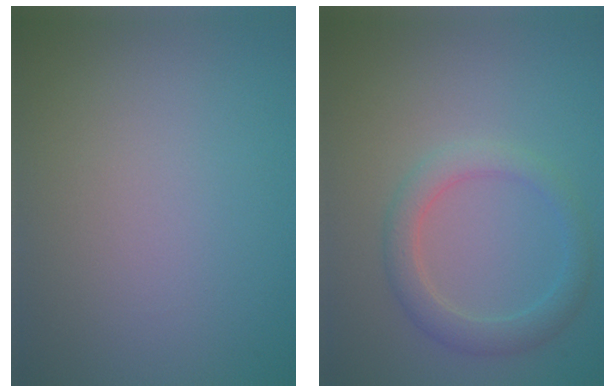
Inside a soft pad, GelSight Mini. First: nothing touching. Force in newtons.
{"total": 2.8, "press": 2.8, "slide": 0.1}